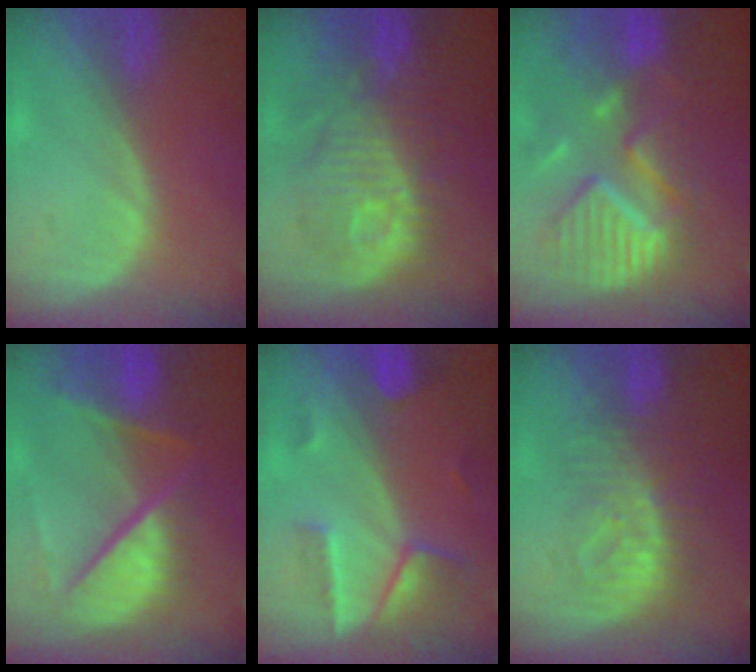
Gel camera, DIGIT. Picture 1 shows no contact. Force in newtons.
{"total": 11.0, "press": 10.6, "slide": 3.1}
{"total": 11.7, "press": 10.3, "slide": 5.6}
{"total": 10.9, "press": 9.0, "slide": 6.1}
{"total": 7.2, "press": 6.3, "slide": 3.5}
{"total": 8.2, "press": 7.9, "slide": 2.1}